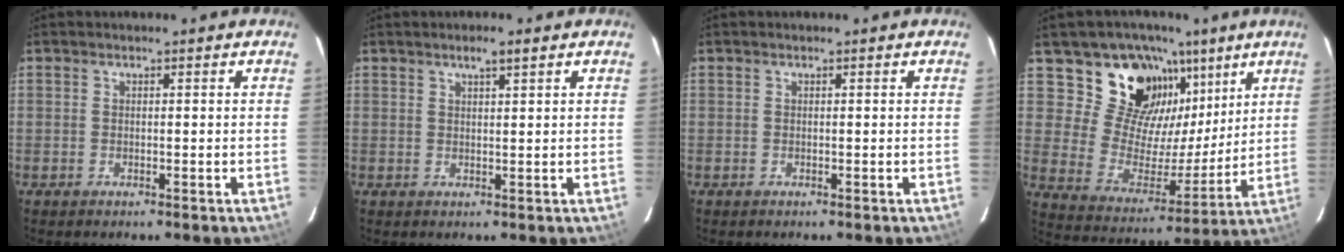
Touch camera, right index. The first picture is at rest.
{"total": 2.4, "force": [1.6, 0.3, 1.8], "torque": [-0.031, 0.006, 0.028]}
{"total": 0.0}
{"total": 17.5, "force": [10.7, 11.9, 7.0], "torque": [-0.138, 0.001, 0.201]}